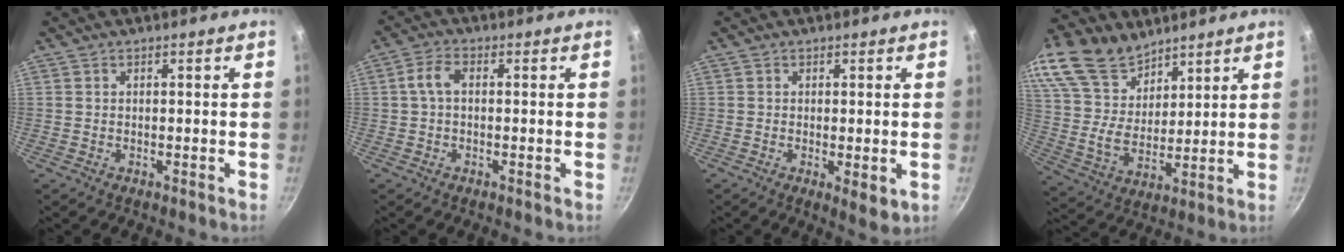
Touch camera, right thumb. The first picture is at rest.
{"total": 3.8, "force": [0.3, 1.9, 3.3], "torque": [-0.076, 0.015, -0.001]}
{"total": 3.8, "force": [-0.5, 1.4, 3.5], "torque": [-0.055, -0.016, -0.006]}
{"total": 19.5, "force": [13.3, 11.3, 8.5], "torque": [-0.164, -0.033, 0.260]}